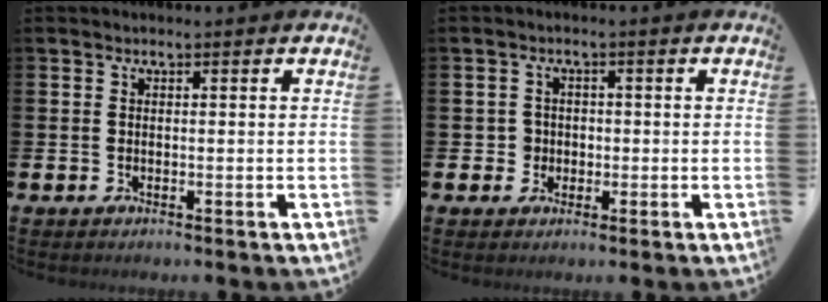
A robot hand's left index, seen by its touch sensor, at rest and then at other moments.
{"total": 2.3, "force": [-0.3, 2.2, 0.3], "torque": [-0.004, 0.004, -0.014]}